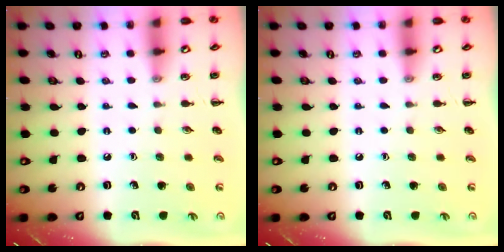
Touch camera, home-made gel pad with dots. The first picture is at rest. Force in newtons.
{"total": 0.0}